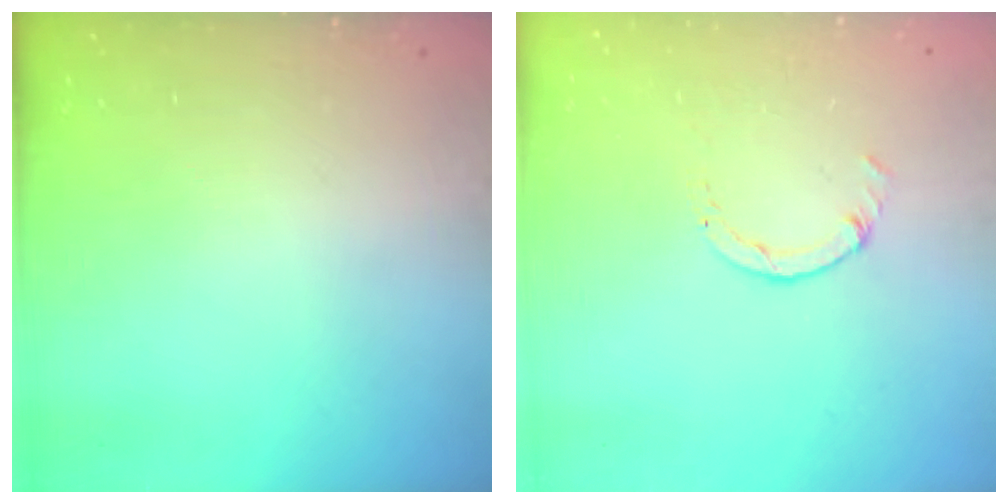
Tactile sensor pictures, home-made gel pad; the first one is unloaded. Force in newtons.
{"total": 0.7, "press": 0.7, "slide": 0.2}